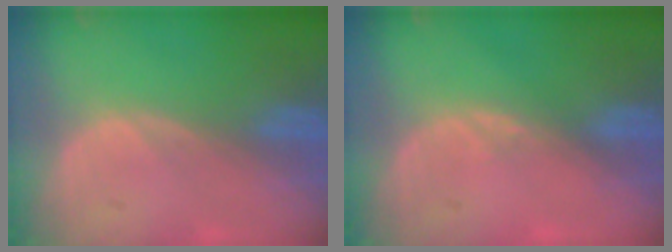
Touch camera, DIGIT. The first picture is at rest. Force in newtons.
{"total": 0.9, "press": 0.8, "slide": 0.3}